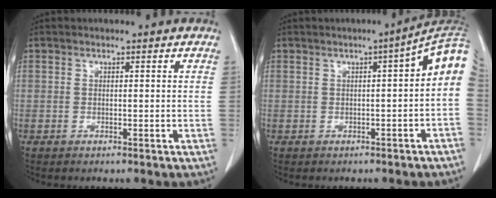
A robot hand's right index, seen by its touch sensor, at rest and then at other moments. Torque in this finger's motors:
{"motor_torque": [0.92, -0.19, 0.42, 0.04]}